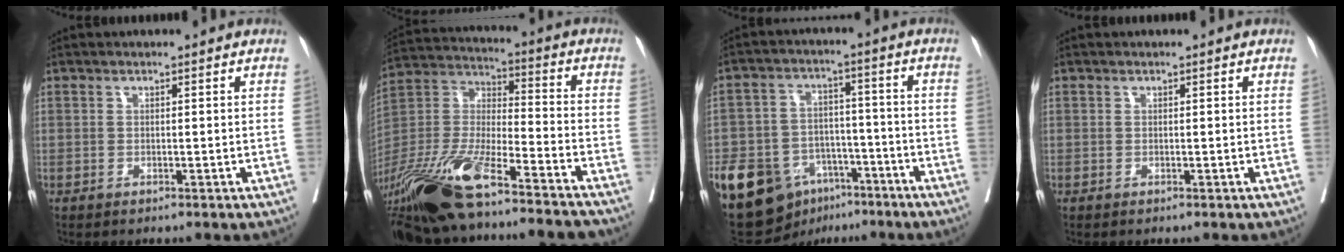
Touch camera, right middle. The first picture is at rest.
{"total": 26.3, "force": [-20.3, 3.5, 16.3], "torque": [-0.361, -0.037, -0.361]}
{"total": 15.1, "force": [-8.6, 10.0, 7.4], "torque": [-0.133, 0.019, -0.135]}
{"total": 0.0}